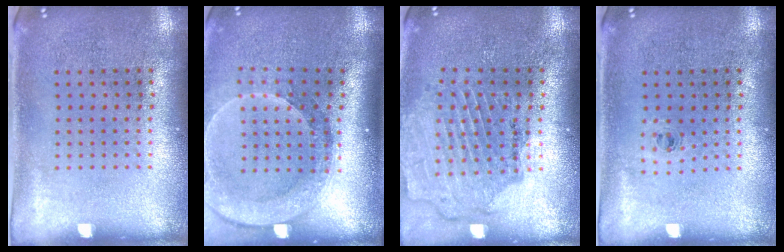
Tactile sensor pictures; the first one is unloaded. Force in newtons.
{"total": 2.6, "press": 2.0, "slide": 1.7}
{"total": 1.6, "press": 1.6, "slide": 0.2}
{"total": 0.5, "press": 0.3, "slide": 0.5}